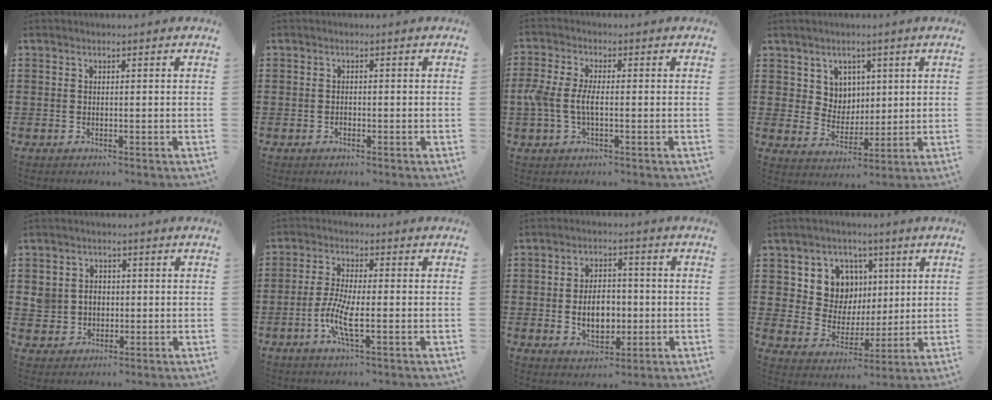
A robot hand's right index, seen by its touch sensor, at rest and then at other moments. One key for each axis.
{"total": 0.7, "fx": -0.4, "fy": 0.5, "fz": 0.3, "tx": -0.007, "ty": 0.001, "tz": -0.009}
{"total": 4.5, "fx": -0.9, "fy": 2.0, "fz": 4.0, "tx": -0.106, "ty": -0.008, "tz": -0.027}
{"total": 5.2, "fx": 2.7, "fy": 4.4, "fz": 0.4, "tx": -0.034, "ty": 0.005, "tz": 0.050}
{"total": 4.1, "fx": 0.3, "fy": 3.9, "fz": 1.2, "tx": -0.047, "ty": 0.011, "tz": 0.000}
{"total": 6.2, "fx": -2.0, "fy": 1.5, "fz": 5.7, "tx": -0.130, "ty": -0.010, "tz": -0.046}
{"total": 6.8, "fx": -1.0, "fy": 4.3, "fz": 5.1, "tx": -0.093, "ty": -0.001, "tz": -0.025}
{"total": 9.5, "fx": 3.2, "fy": 8.3, "fz": 3.4, "tx": -0.087, "ty": 0.005, "tz": 0.063}